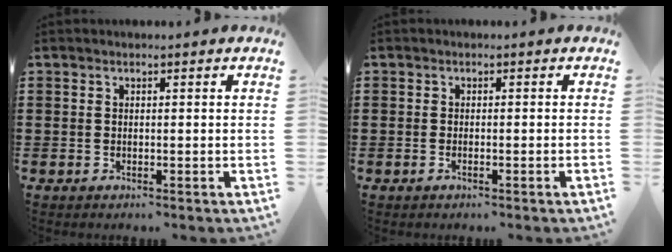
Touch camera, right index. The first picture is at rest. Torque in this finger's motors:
{"motor_torque": [-0.30, 0.37, 0.00, 0.00]}